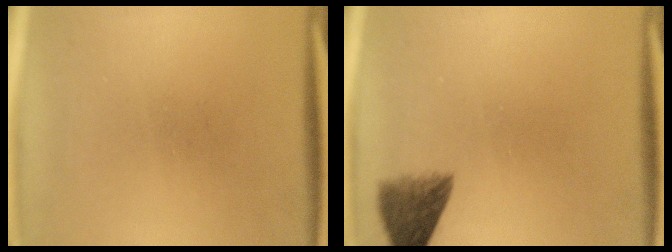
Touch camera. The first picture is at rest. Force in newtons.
{"total": 5.0}